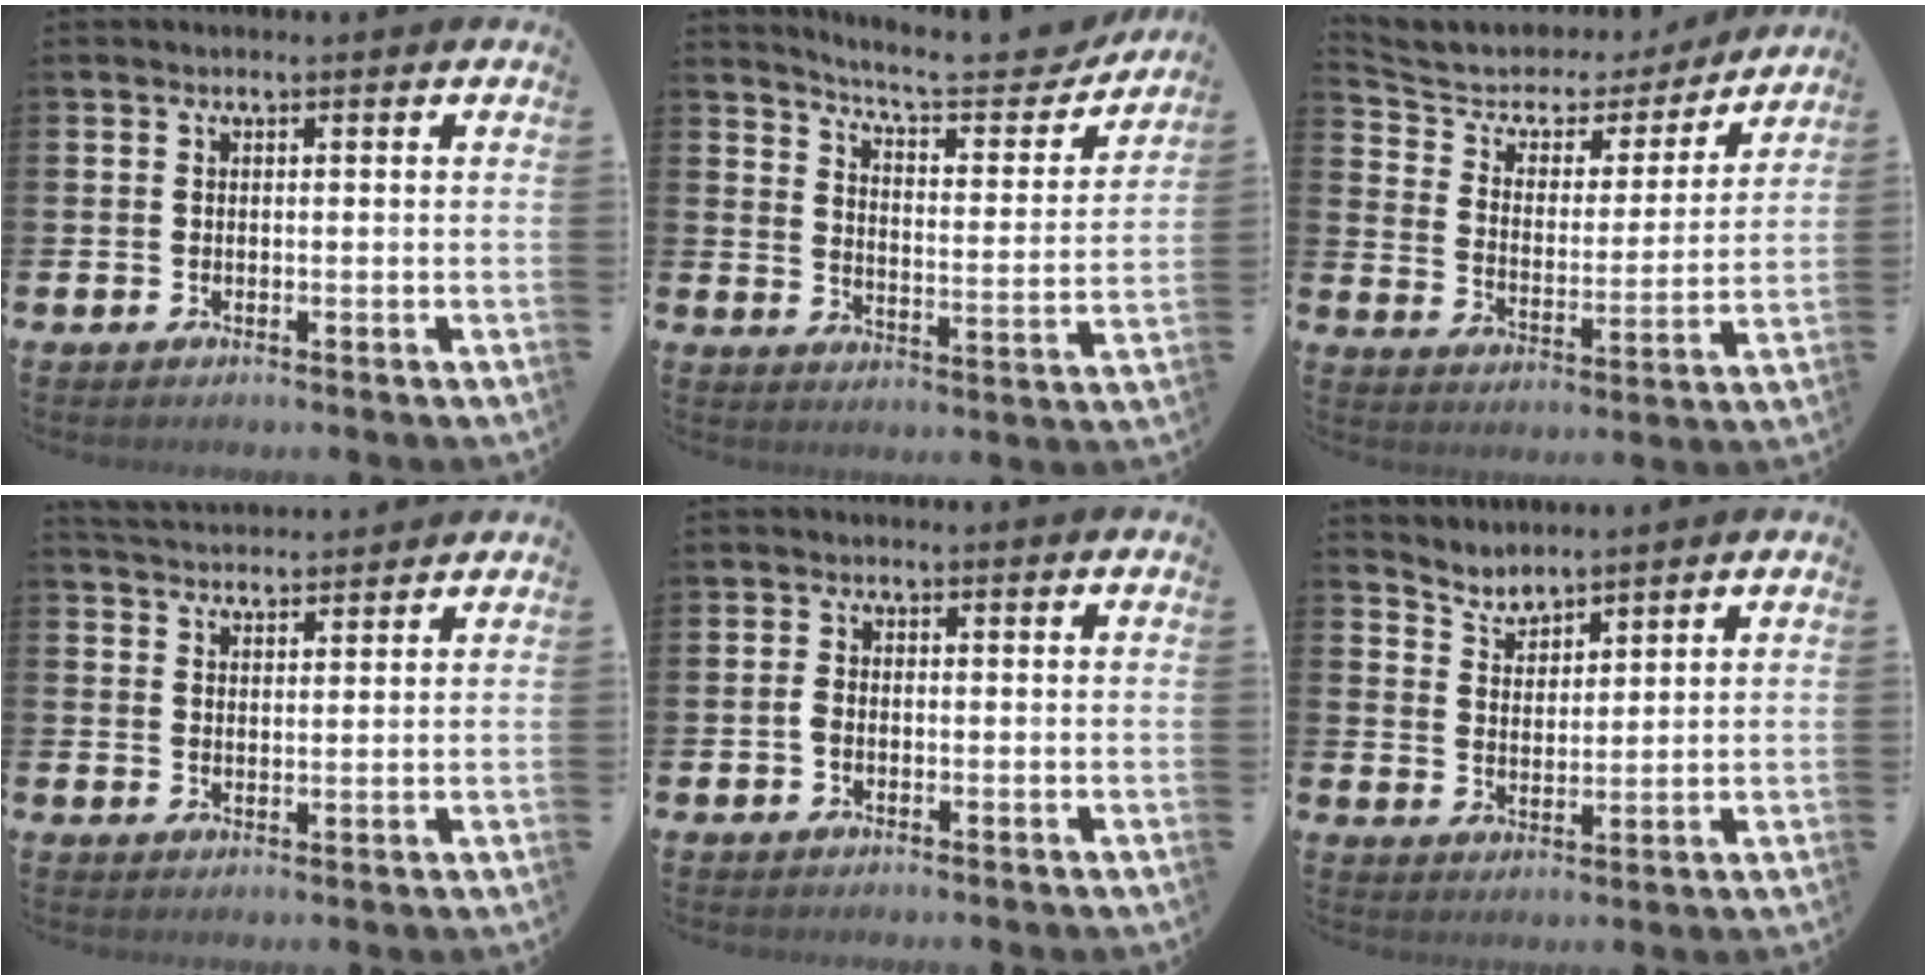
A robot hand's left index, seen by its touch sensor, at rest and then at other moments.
{"total": 7.7, "force": [7.2, 1.2, 2.7], "torque": [-0.066, -0.056, 0.117]}
{"total": 5.7, "force": [4.6, 3.1, 1.1], "torque": [-0.053, -0.034, 0.072]}
{"total": 4.0, "force": [3.9, 0.5, -0.1], "torque": [-0.012, -0.020, 0.073]}
{"total": 1.5, "force": [-0.5, 1.0, 1.0], "torque": [-0.014, 0.002, -0.013]}
{"total": 3.8, "force": [3.8, 0.6, -0.2], "torque": [-0.011, -0.021, 0.068]}